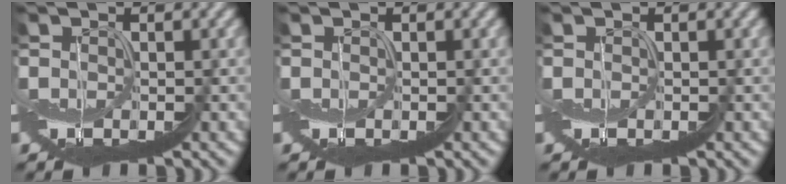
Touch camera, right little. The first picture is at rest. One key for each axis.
{"total": 0.0}
{"total": 0.0}